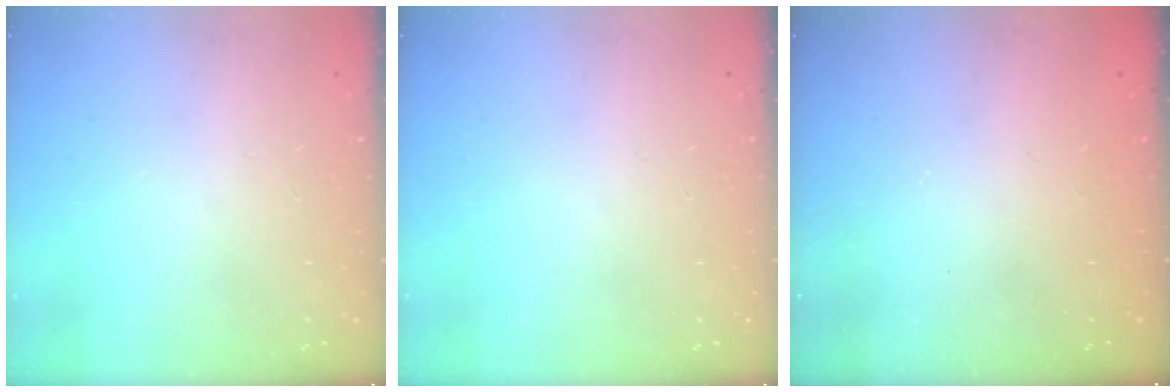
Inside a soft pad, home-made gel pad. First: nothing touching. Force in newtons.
{"total": 0.0}
{"total": 2.3, "press": 2.2, "slide": 0.7}